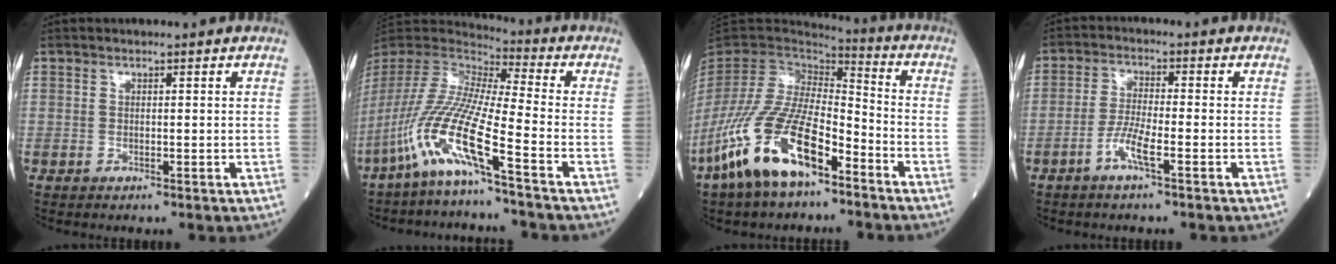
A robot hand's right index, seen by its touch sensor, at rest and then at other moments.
{"total": 14.5, "force": [-8.0, -0.8, 12.2], "torque": [-0.266, -0.021, -0.163]}
{"total": 16.3, "force": [-9.4, 5.4, 12.1], "torque": [-0.253, -0.014, -0.179]}
{"total": 5.5, "force": [-2.8, 0.1, 4.8], "torque": [-0.100, 0.000, -0.059]}